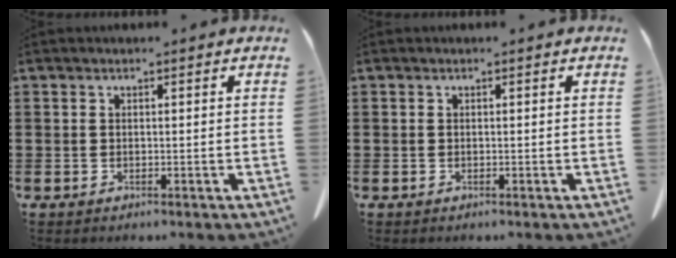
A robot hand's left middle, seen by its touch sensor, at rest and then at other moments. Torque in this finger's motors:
{"motor_torque": [-0.96, -0.68, -0.03, -0.01]}